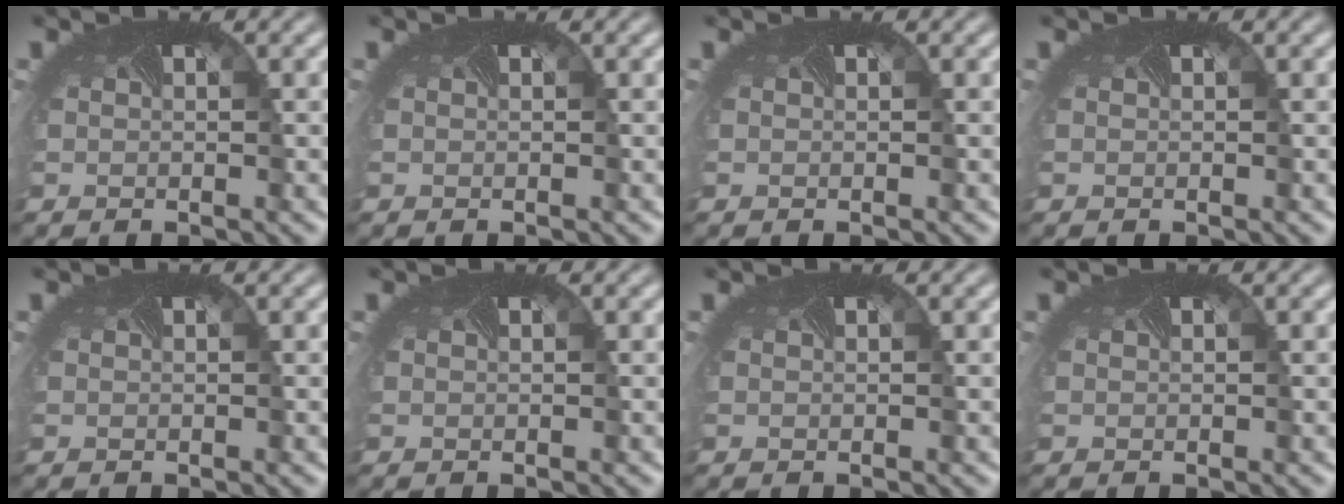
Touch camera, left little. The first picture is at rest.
{"total": 0.0}
{"total": 0.0}
{"total": 0.0}
{"total": 0.0}
{"total": 0.0}
{"total": 0.0}
{"total": 0.0}